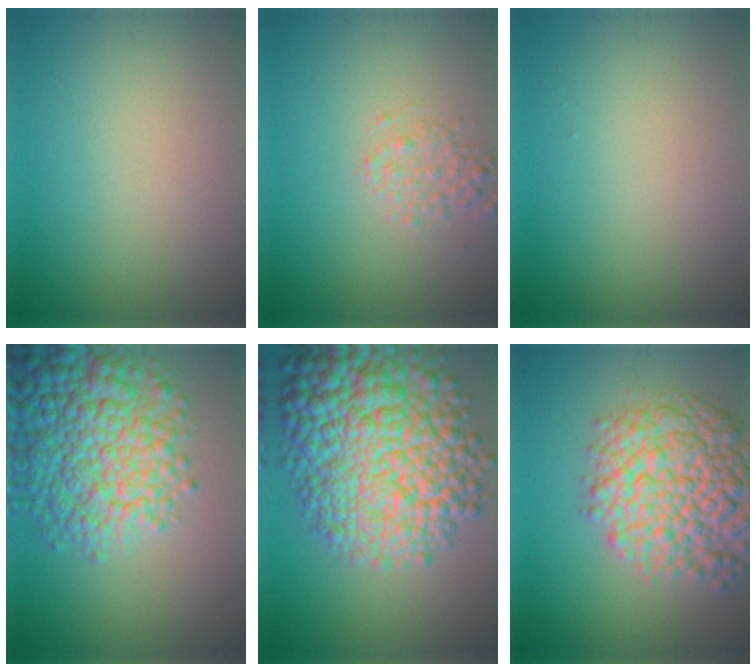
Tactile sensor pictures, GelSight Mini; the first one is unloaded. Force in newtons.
{"total": 1.8, "press": 1.8, "slide": 0.1}
{"total": 0.0}
{"total": 9.7, "press": 9.7, "slide": 0.3}
{"total": 15.0, "press": 15.0, "slide": 0.4}
{"total": 10.1, "press": 10.1, "slide": 0.4}